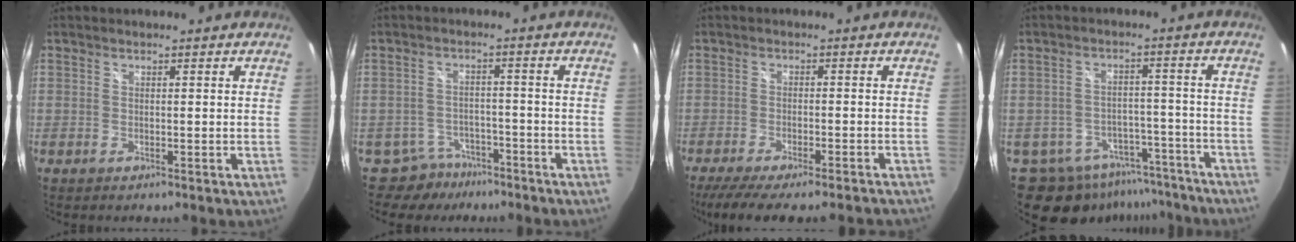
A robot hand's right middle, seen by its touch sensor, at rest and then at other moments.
{"total": 6.0, "force": [-4.7, 3.7, 0.1], "torque": [-0.012, 0.018, -0.069]}
{"total": 13.7, "force": [-11.8, 1.6, 6.7], "torque": [-0.135, -0.034, -0.172]}
{"total": 16.9, "force": [-13.1, 9.2, 5.3], "torque": [-0.128, 0.019, -0.166]}